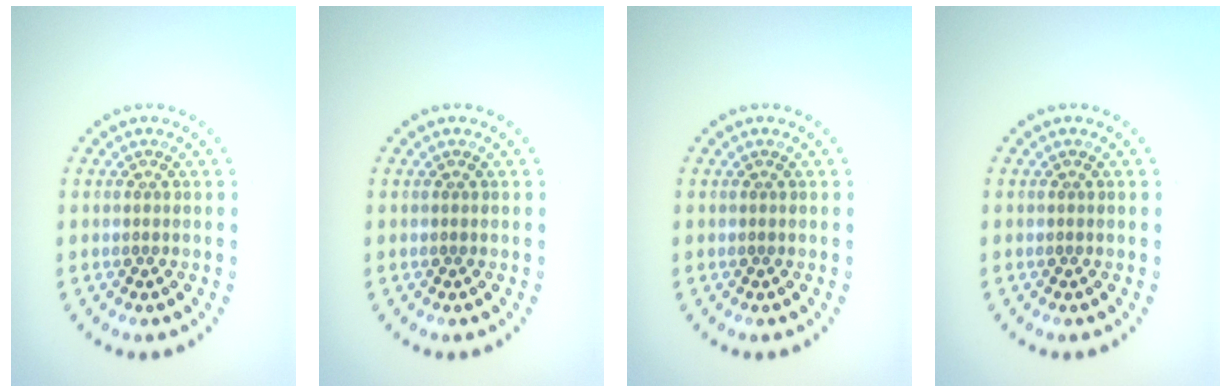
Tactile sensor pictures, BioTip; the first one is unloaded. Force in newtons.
{"total": 0.0}
{"total": 0.0}
{"total": 0.0}